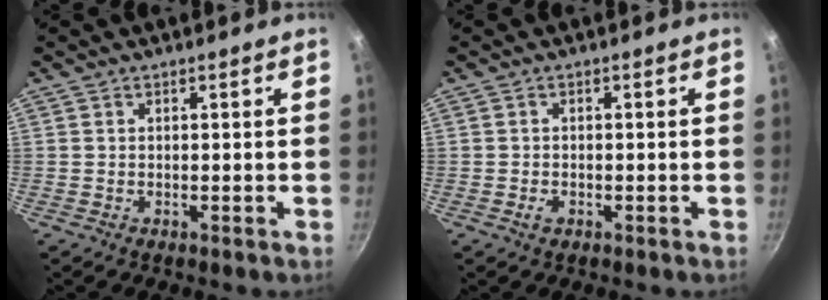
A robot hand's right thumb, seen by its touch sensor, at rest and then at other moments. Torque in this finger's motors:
{"motor_torque": [-0.28, -0.02, -0.26, 0.06, 0.01]}